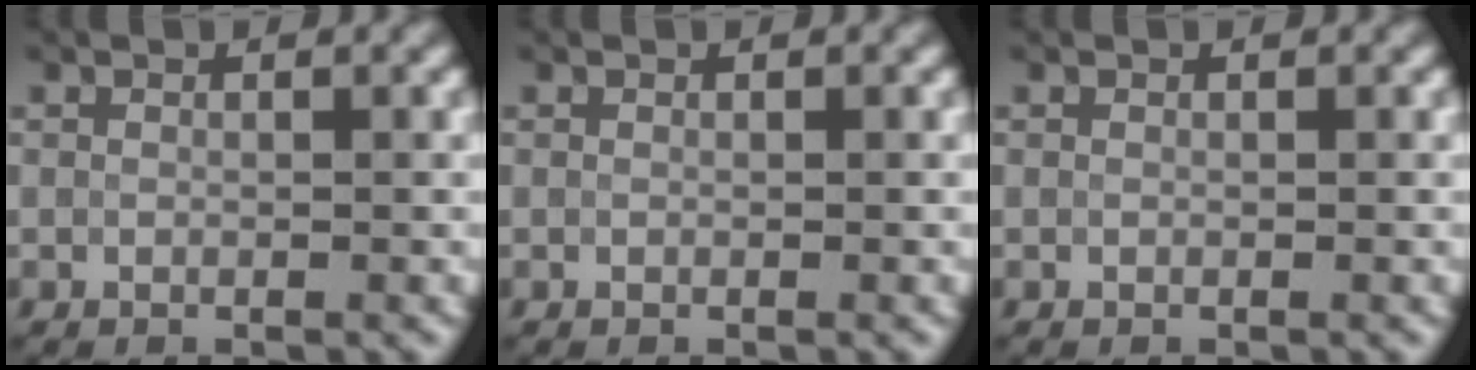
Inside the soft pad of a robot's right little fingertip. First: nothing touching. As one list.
[{"total": 0.0}, {"total": 0.0}]